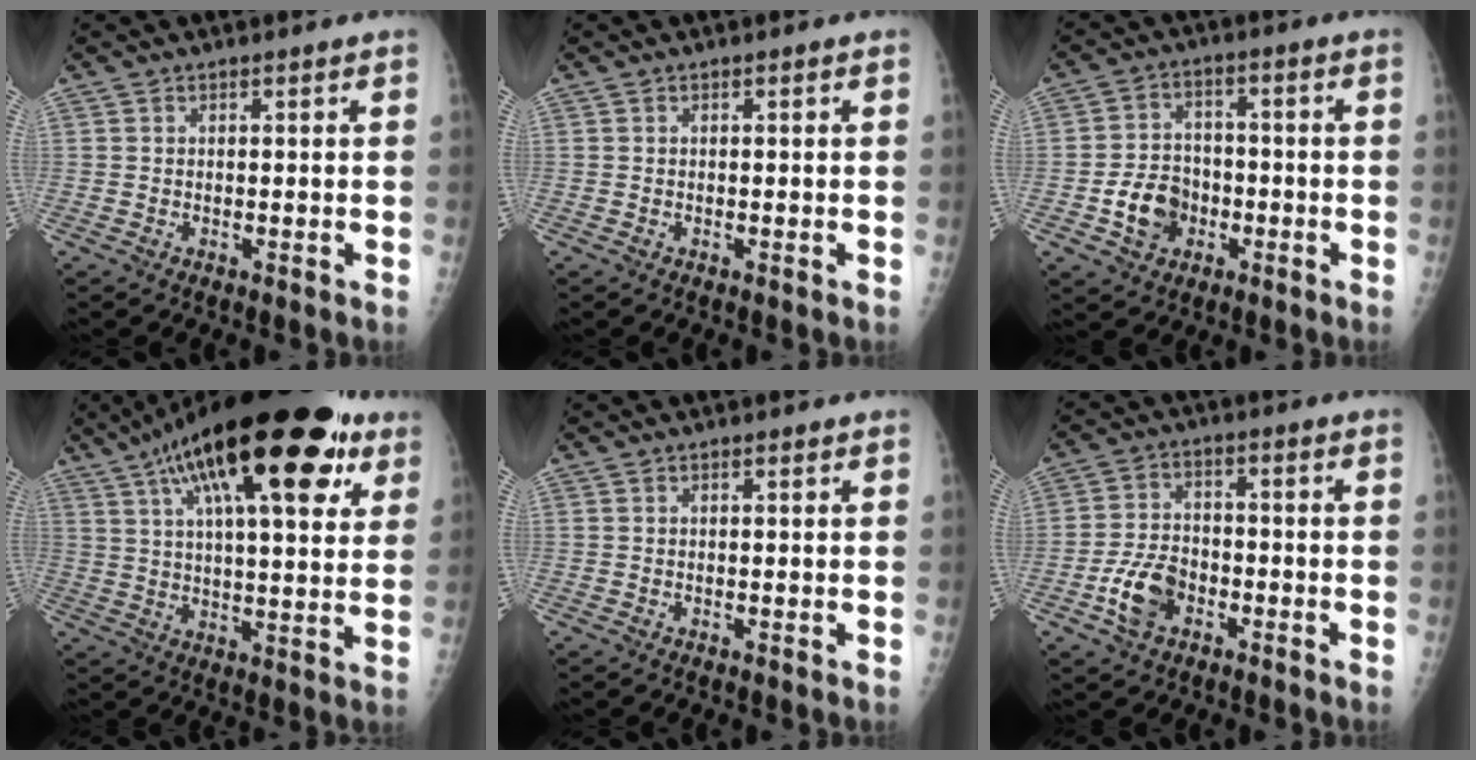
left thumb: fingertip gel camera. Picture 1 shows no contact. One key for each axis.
{"total": 0.0}
{"total": 8.5, "fx": -3.1, "fy": 6.9, "fz": 4.0, "tx": -0.045, "ty": 0.023, "tz": -0.053}
{"total": 28.4, "fx": 14.1, "fy": 9.8, "fz": 22.6, "tx": -0.339, "ty": 0.004, "tz": 0.215}
{"total": 0.0}
{"total": 8.0, "fx": -3.7, "fy": 5.3, "fz": 4.8, "tx": -0.084, "ty": 0.023, "tz": -0.068}